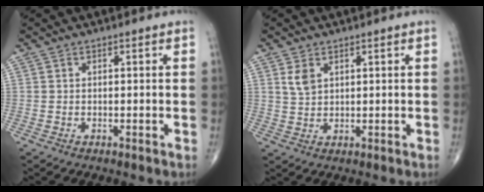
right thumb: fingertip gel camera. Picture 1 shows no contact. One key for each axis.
{"total": 3.1, "fx": 1.5, "fy": 1.9, "fz": 1.9, "tx": -0.033, "ty": -0.006, "tz": 0.034}